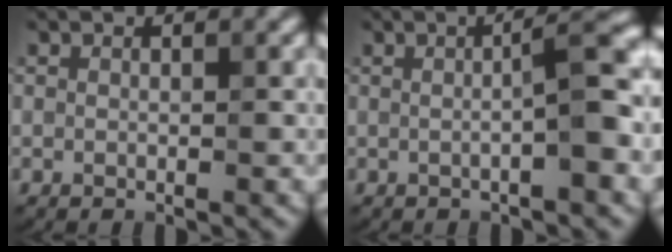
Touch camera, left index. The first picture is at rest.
{"total": 4.5, "force": [0.0, 0.7, 4.4], "torque": [-0.058, 0.015, -0.006]}